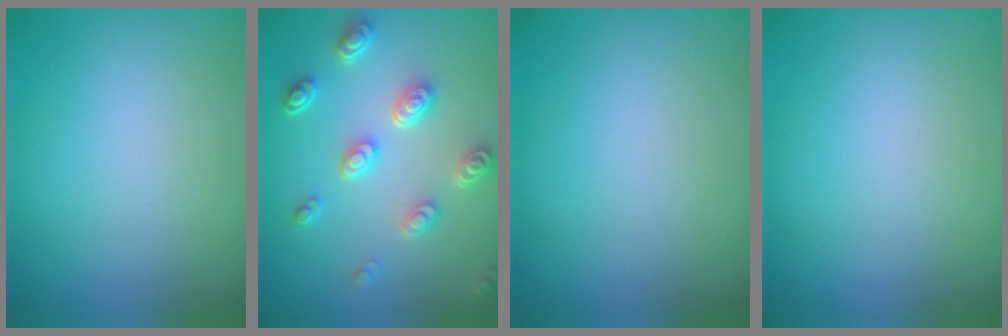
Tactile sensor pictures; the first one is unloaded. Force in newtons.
{"total": 4.6, "press": 3.6, "slide": 2.9}
{"total": 0.0}
{"total": 0.0}